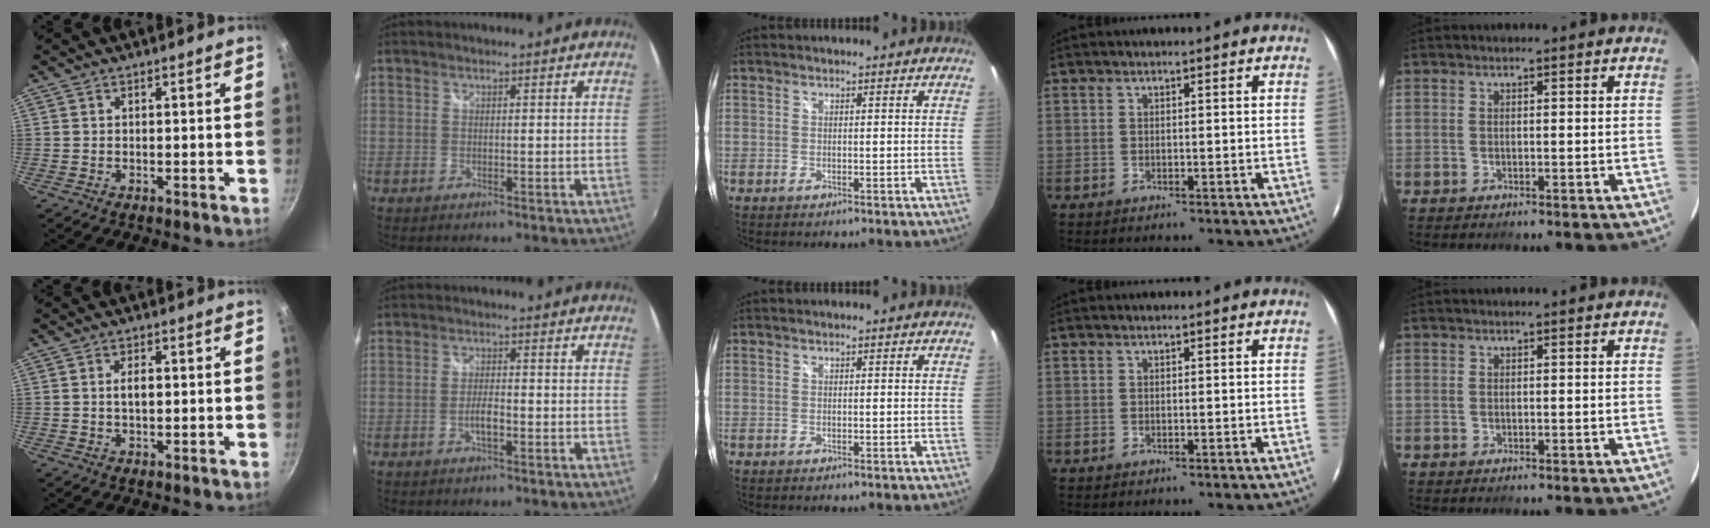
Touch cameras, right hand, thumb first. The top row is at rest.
{"thumb": {"total": 2.8, "force": [0.2, 1.4, 2.3], "torque": [-0.033, 0.007, 0.004]}, "index": {"total": 2.8, "force": [-1.2, 0.7, 2.4], "torque": [-0.051, 0.002, -0.023]}}